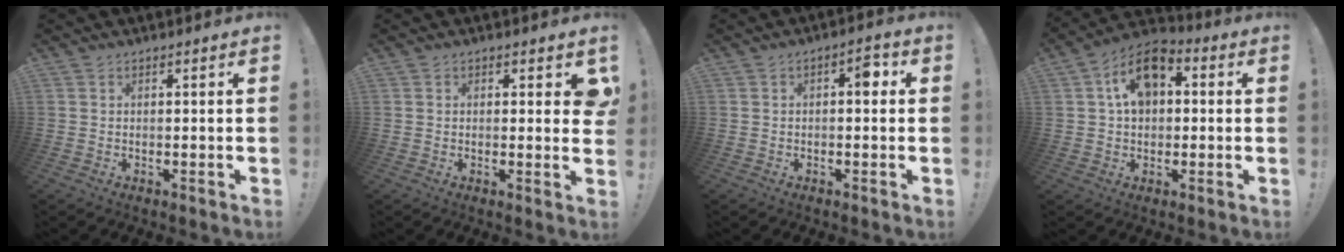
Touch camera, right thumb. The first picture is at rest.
{"total": 2.9, "force": [1.3, 1.7, 1.9], "torque": [-0.005, -0.010, 0.021]}
{"total": 3.9, "force": [0.4, 2.1, 3.3], "torque": [-0.035, 0.004, -0.003]}
{"total": 11.8, "force": [3.2, 8.4, 7.7], "torque": [-0.116, 0.005, 0.062]}